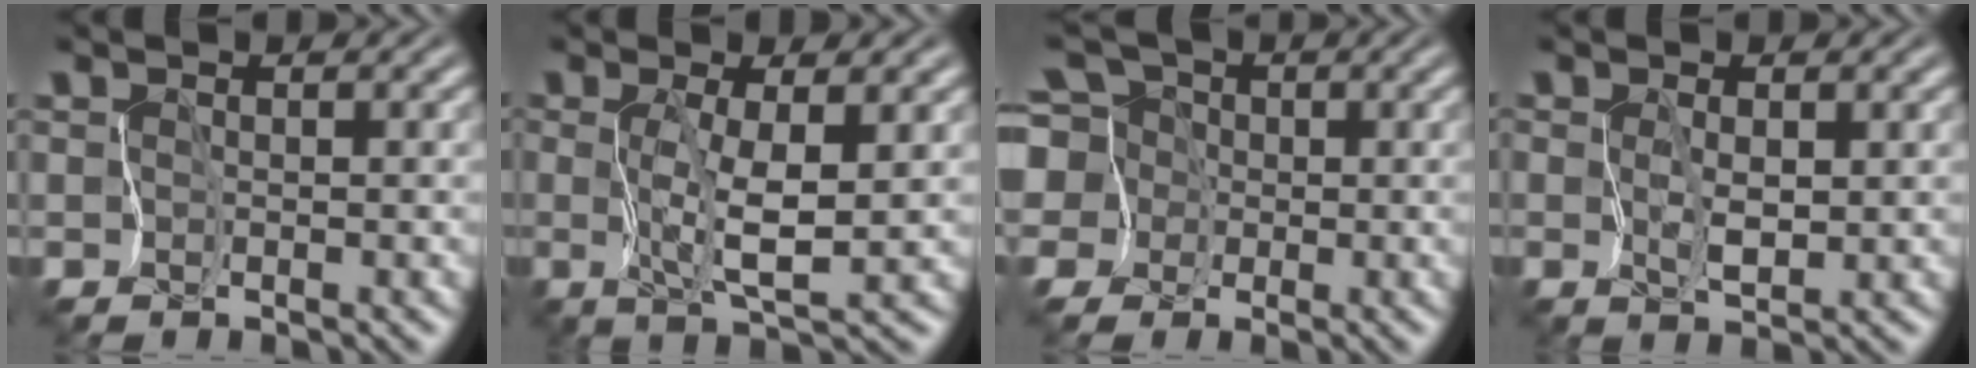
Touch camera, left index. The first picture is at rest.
{"total": 3.2, "force": [0.4, 0.1, 3.2], "torque": [-0.069, -0.005, 0.010]}
{"total": 9.2, "force": [1.5, 8.5, 3.2], "torque": [-0.088, 0.031, -0.003]}
{"total": 1.7, "force": [0.1, 0.7, 1.5], "torque": [-0.033, -0.006, 0.007]}